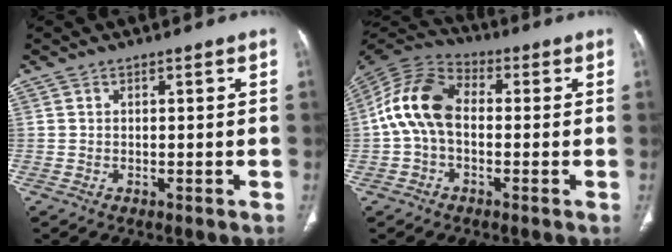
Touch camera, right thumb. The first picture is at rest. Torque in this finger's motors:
{"motor_torque": [-0.14, 0.53, 0.96, -0.64, 0.18]}